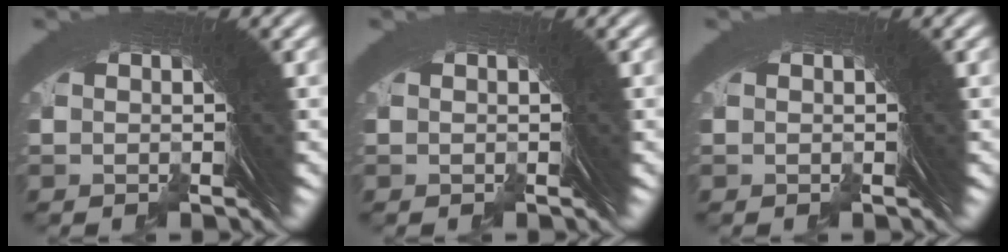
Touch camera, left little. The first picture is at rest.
{"total": 0.0}
{"total": 0.0}